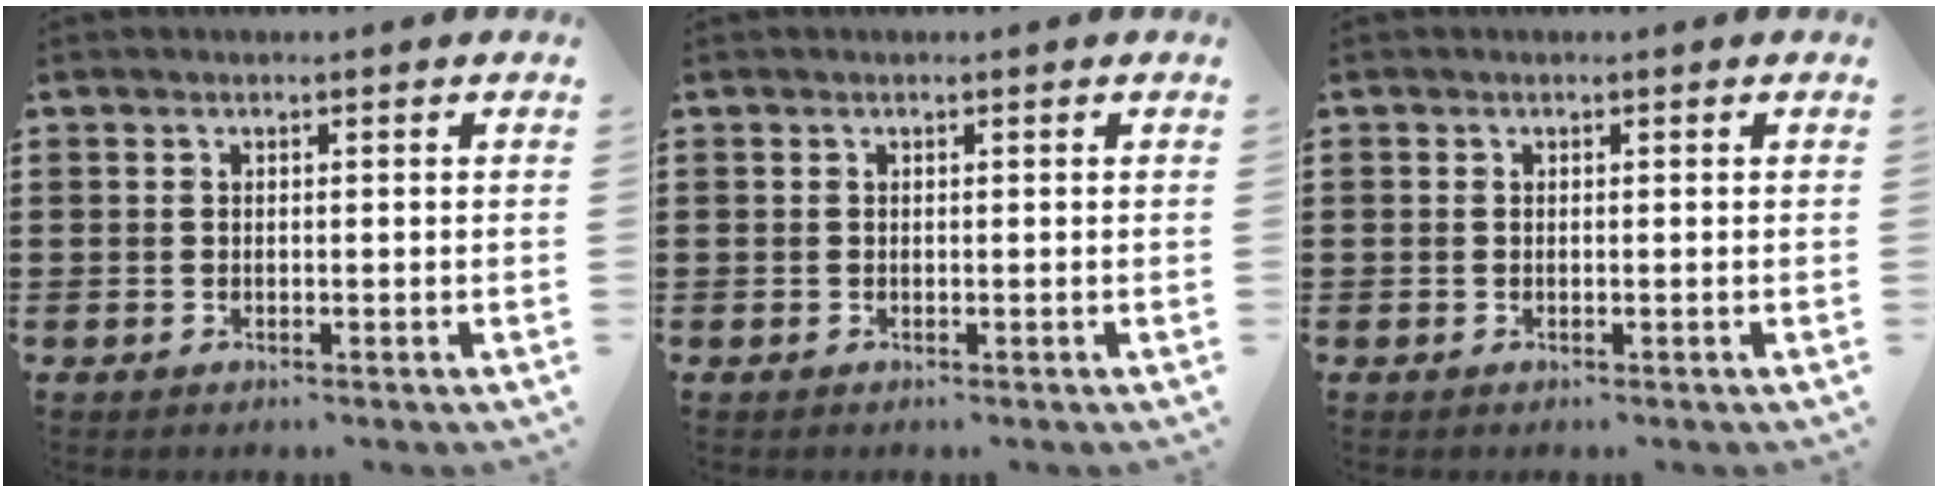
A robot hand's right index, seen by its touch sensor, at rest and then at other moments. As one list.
[{"total": 0.0}, {"total": 0.0}]